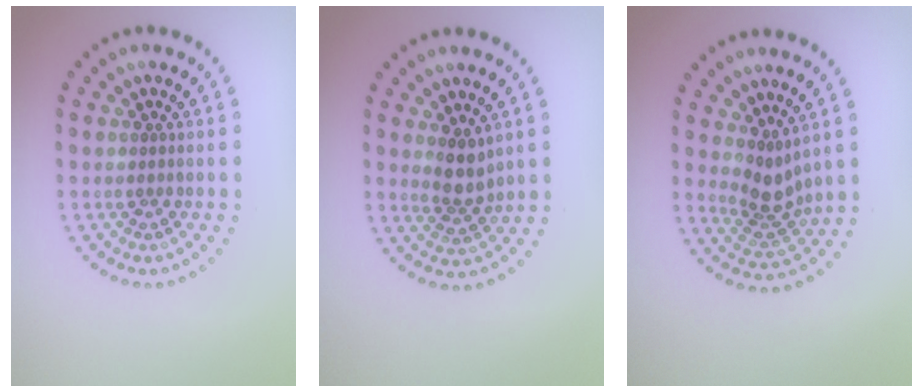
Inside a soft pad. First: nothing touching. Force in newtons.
{"total": 2.5, "press": 2.1, "slide": 1.4}
{"total": 2.8, "press": 2.0, "slide": 1.9}